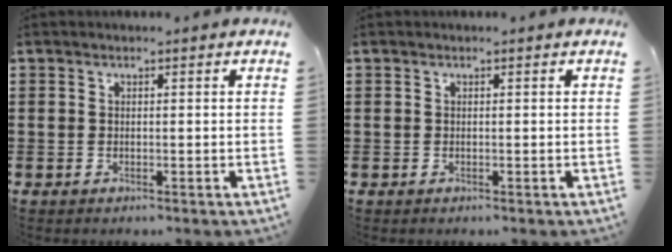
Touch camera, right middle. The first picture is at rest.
{"total": 0.0}